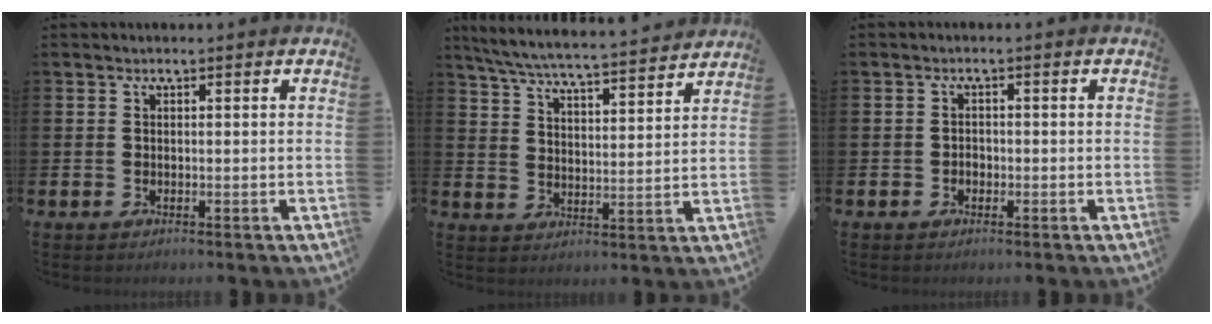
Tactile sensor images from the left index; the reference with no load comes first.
{"total": 6.5, "force": [6.2, 0.2, 1.9], "torque": [-0.064, -0.043, 0.108]}
{"total": 1.1, "force": [-0.5, 0.9, 0.4], "torque": [-0.004, 0.001, -0.013]}